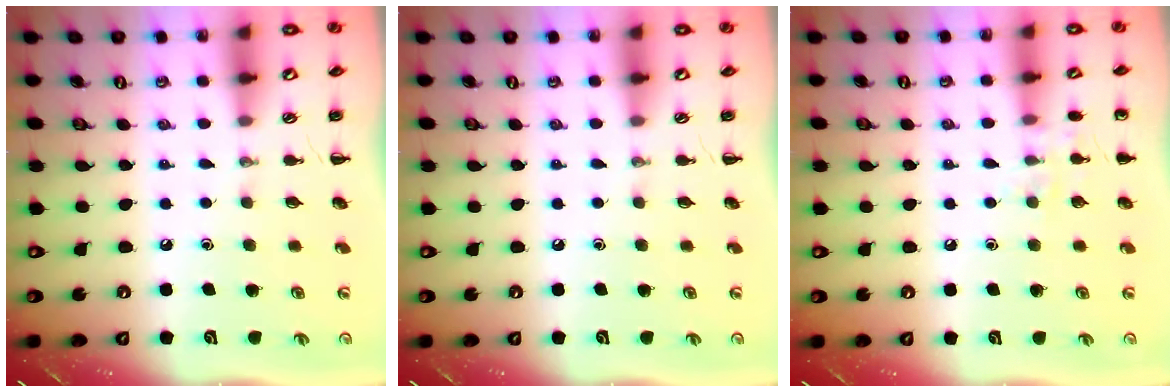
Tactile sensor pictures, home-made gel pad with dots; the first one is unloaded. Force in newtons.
{"total": 0.0}
{"total": 6.6, "press": 6.5, "slide": 1.3}